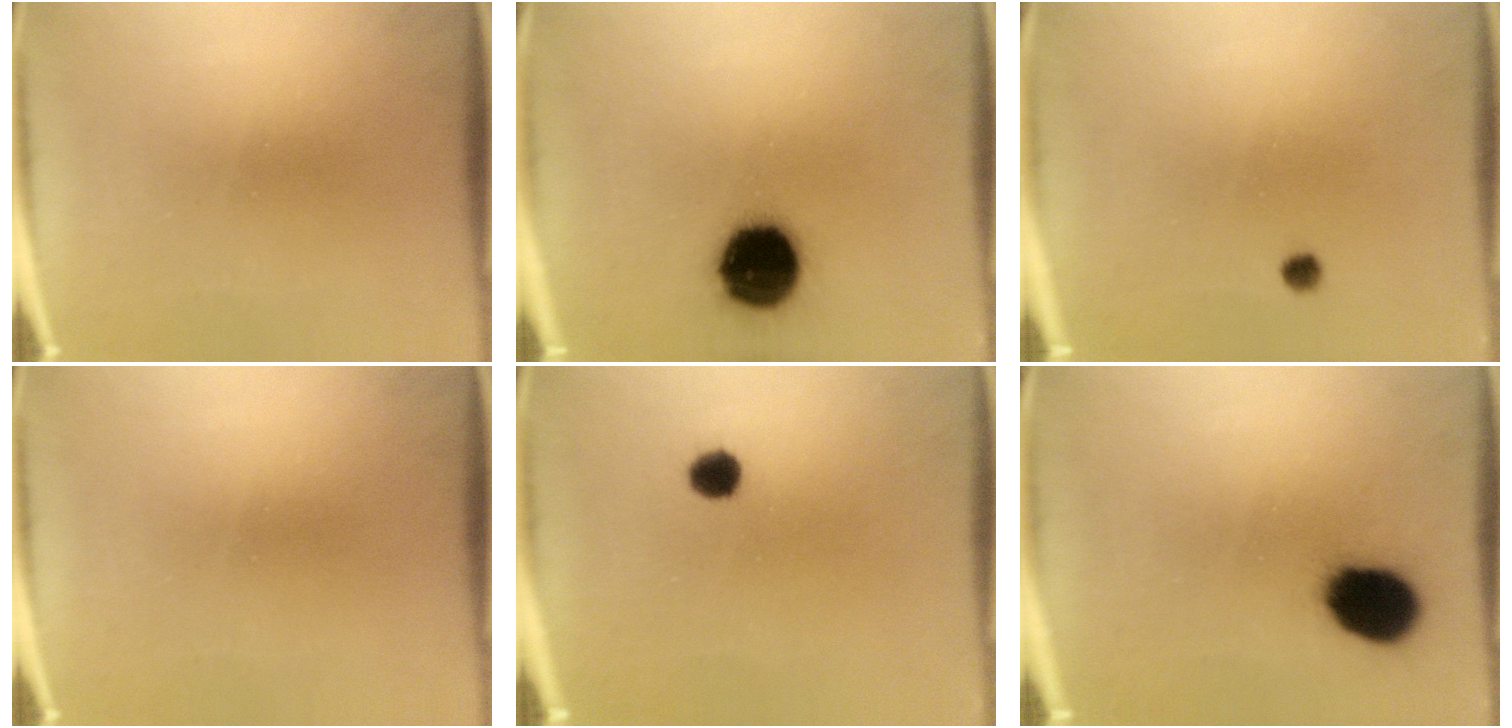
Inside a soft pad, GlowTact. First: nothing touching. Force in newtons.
{"total": 17.0}
{"total": 1.3}
{"total": 0.0}
{"total": 2.8}
{"total": 13.7}